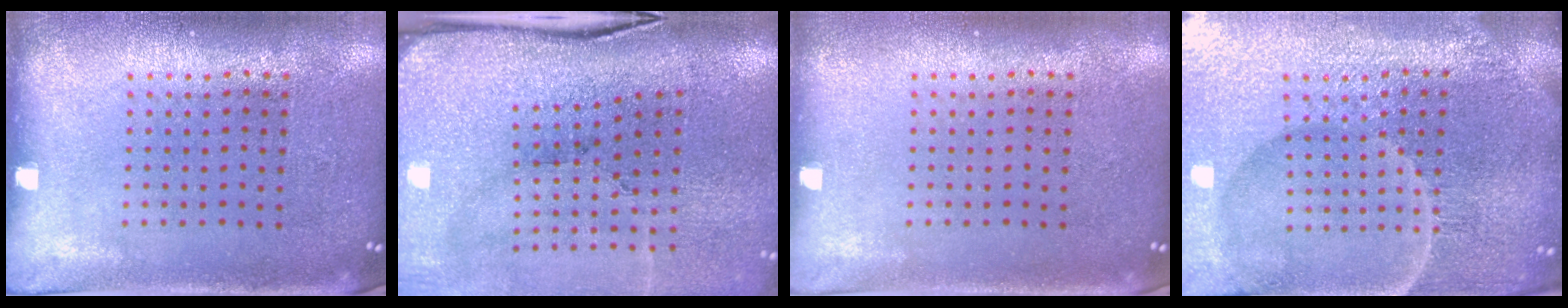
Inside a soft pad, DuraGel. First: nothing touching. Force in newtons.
{"total": 4.1, "press": 3.5, "slide": 2.0}
{"total": 0.0}
{"total": 6.3, "press": 5.7, "slide": 2.7}